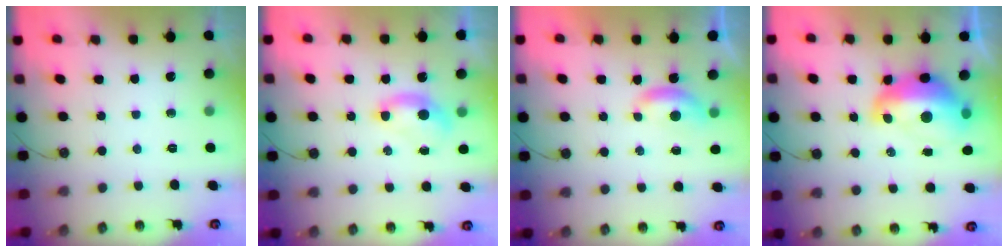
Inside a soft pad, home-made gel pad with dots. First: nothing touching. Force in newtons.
{"total": 1.3, "press": 1.0, "slide": 0.9}
{"total": 1.8, "press": 1.8, "slide": 0.4}
{"total": 8.3, "press": 8.2, "slide": 1.1}